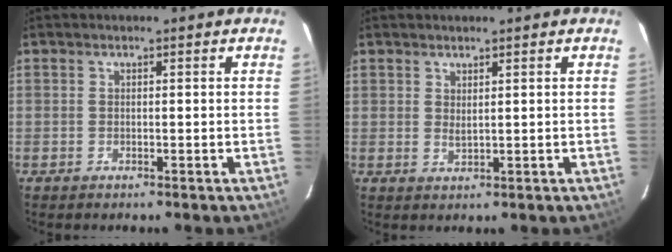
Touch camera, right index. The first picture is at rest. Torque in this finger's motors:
{"motor_torque": [0.13, 0.08, 0.13, 0.01]}